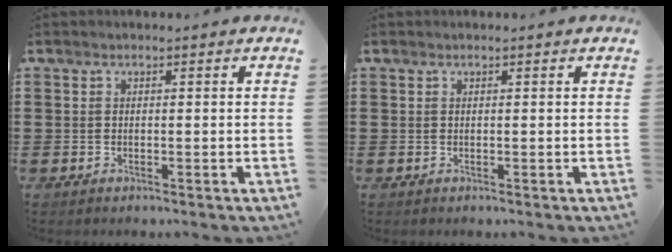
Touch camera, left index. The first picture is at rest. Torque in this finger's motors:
{"motor_torque": [-0.18, 0.18, -0.02, 0.00]}